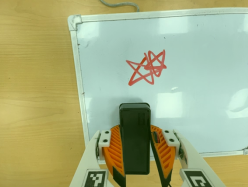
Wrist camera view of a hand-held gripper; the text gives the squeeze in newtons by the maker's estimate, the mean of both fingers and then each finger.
{"total": 9.0, "left": 7.3, "right": 10.7}